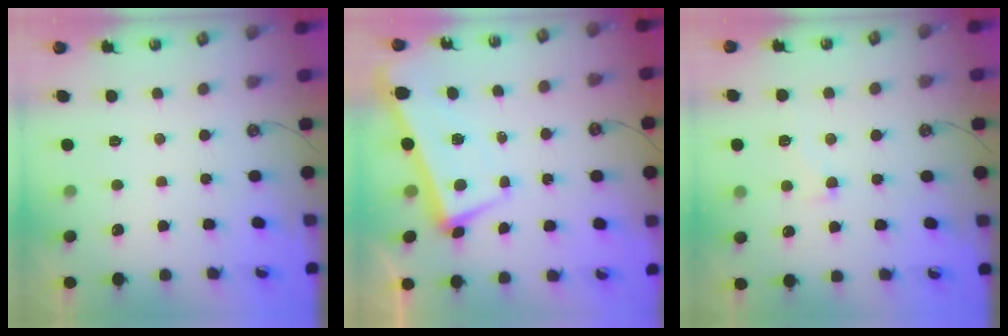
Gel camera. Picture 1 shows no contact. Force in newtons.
{"total": 2.3, "press": 1.4, "slide": 1.8}
{"total": 1.8, "press": 1.8, "slide": 0.5}